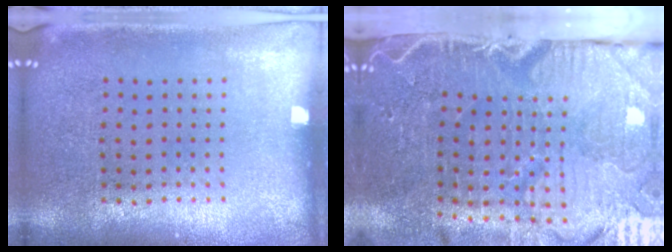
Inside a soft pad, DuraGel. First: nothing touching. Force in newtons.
{"total": 5.4, "press": 4.4, "slide": 3.1}